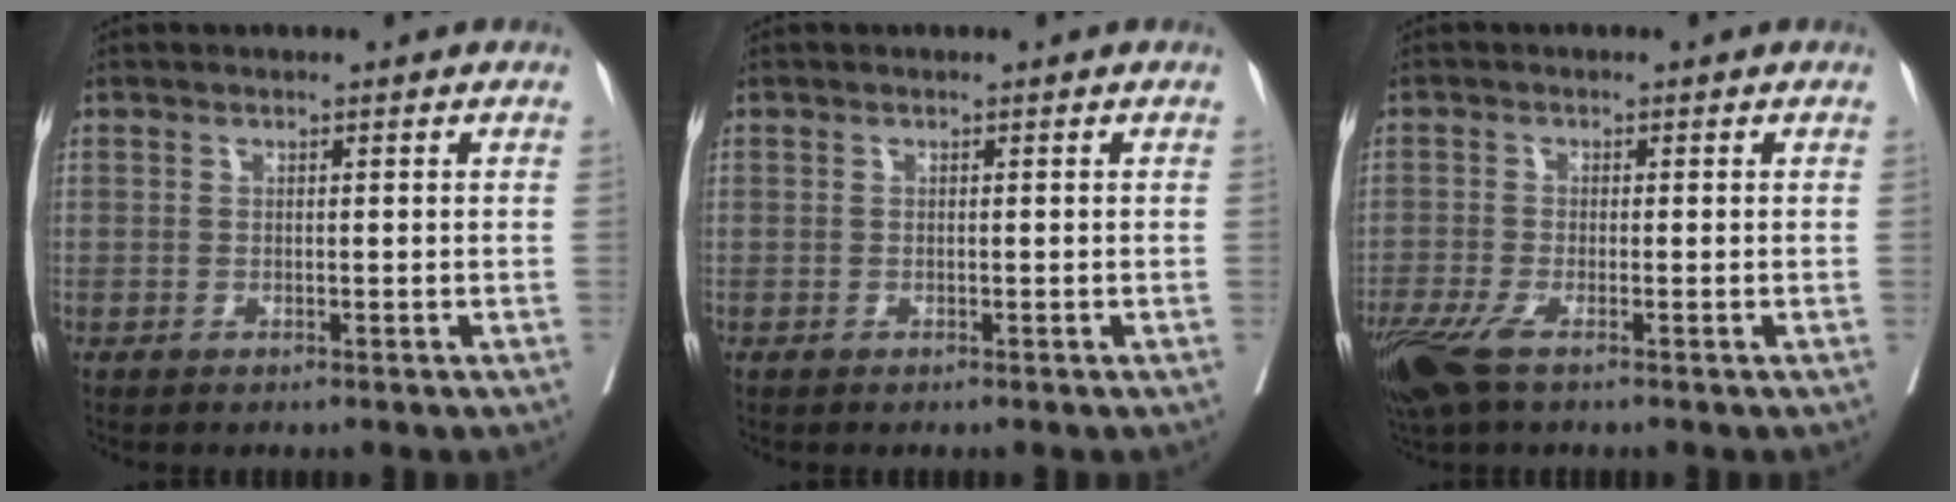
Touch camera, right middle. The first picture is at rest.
{"total": 0.0}
{"total": 6.1, "force": [-3.9, 1.4, 4.5], "torque": [-0.091, -0.019, -0.074]}